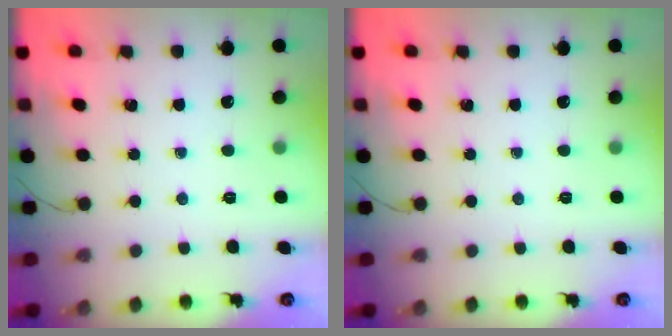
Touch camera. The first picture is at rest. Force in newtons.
{"total": 0.0}